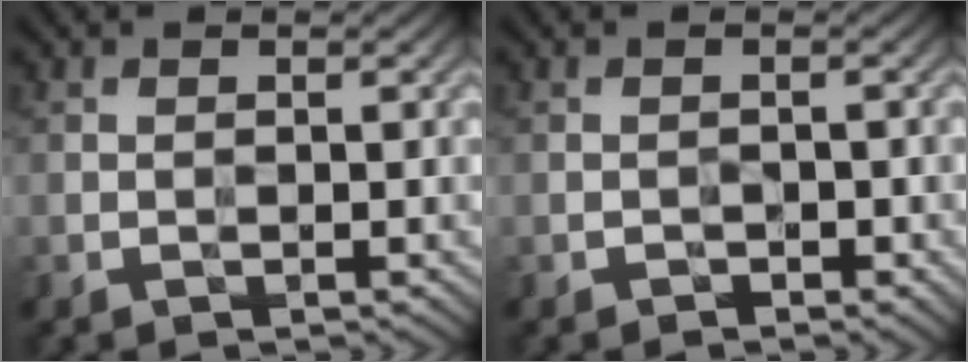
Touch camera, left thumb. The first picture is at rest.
{"total": 0.9, "force": [-0.7, 0.5, 0.4], "torque": [-0.003, 0.000, -0.012]}